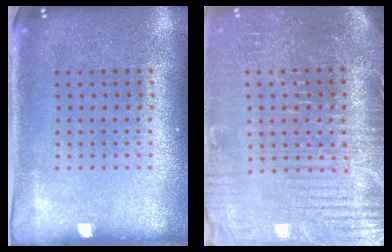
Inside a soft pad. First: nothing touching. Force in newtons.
{"total": 4.5, "press": 4.1, "slide": 1.7}